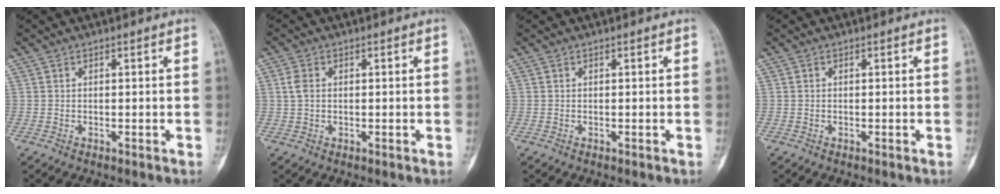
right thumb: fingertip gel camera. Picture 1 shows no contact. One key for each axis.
{"total": 2.6, "fx": 0.2, "fy": 1.9, "fz": 1.8, "tx": -0.037, "ty": 0.006, "tz": 0.002}
{"total": 0.0}
{"total": 0.0}